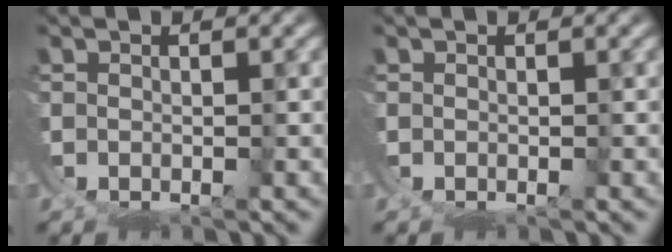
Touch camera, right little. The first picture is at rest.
{"total": 0.0}